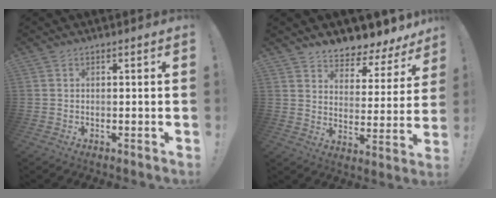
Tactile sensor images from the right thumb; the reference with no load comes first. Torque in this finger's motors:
{"motor_torque": [-0.07, 0.72, 0.07, 0.06, 0.00]}